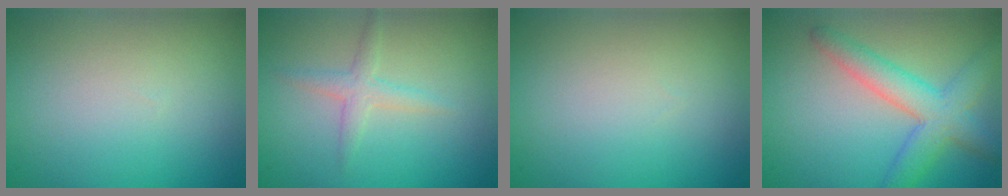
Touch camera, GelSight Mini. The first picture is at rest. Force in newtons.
{"total": 1.8, "press": 1.8, "slide": 0.0}
{"total": 0.0}
{"total": 4.9, "press": 4.9, "slide": 0.2}